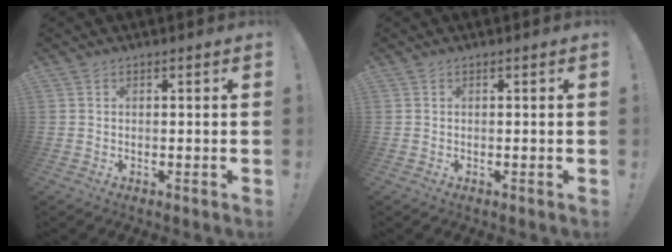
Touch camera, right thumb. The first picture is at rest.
{"total": 0.0}